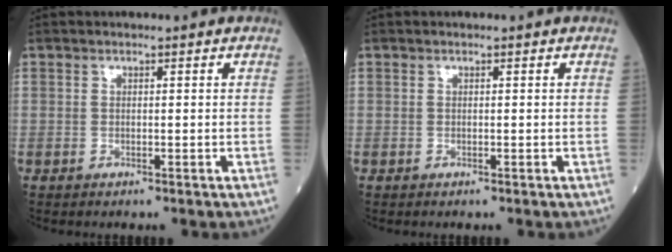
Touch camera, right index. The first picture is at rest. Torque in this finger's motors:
{"motor_torque": [0.00, 0.00, 0.00, 0.00]}